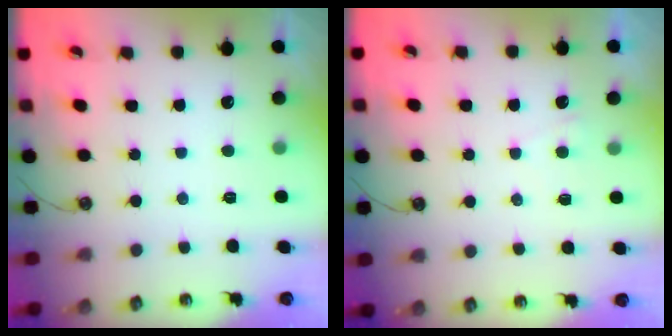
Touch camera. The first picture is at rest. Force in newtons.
{"total": 1.4, "press": 1.3, "slide": 0.3}